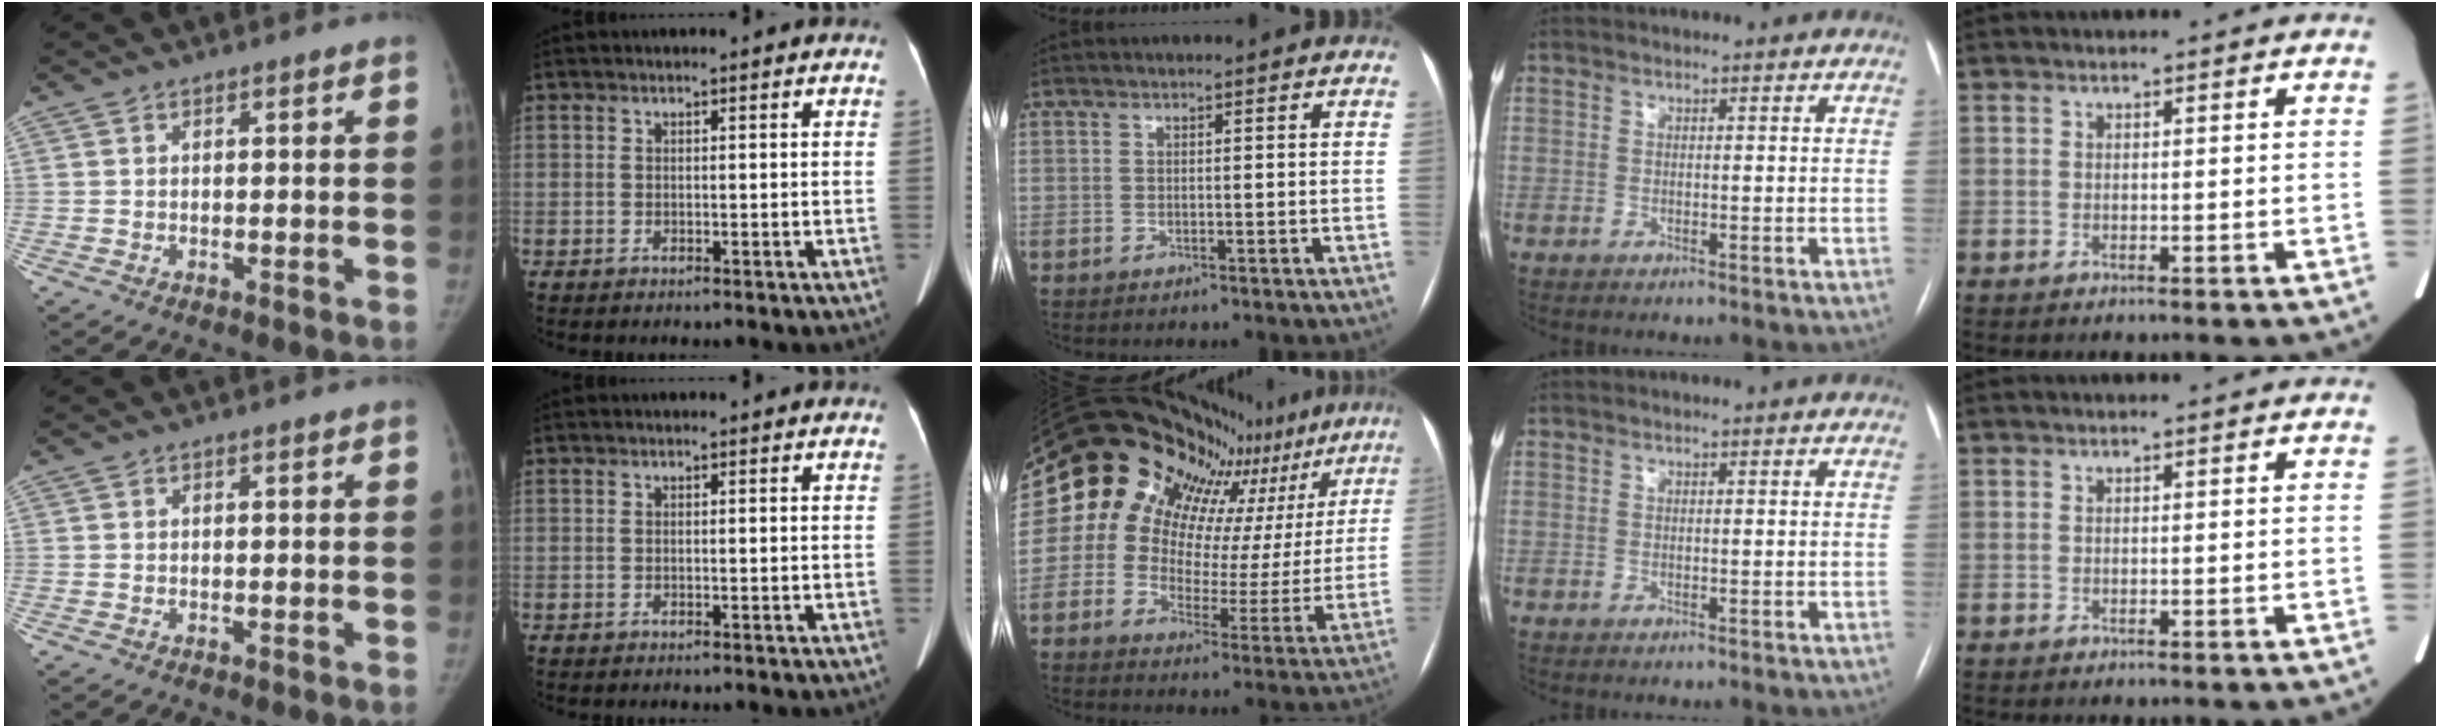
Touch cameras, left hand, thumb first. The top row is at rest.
{"middle": {"total": 19.6, "force": [15.9, 7.8, 8.4], "torque": [-0.126, -0.009, 0.184]}}